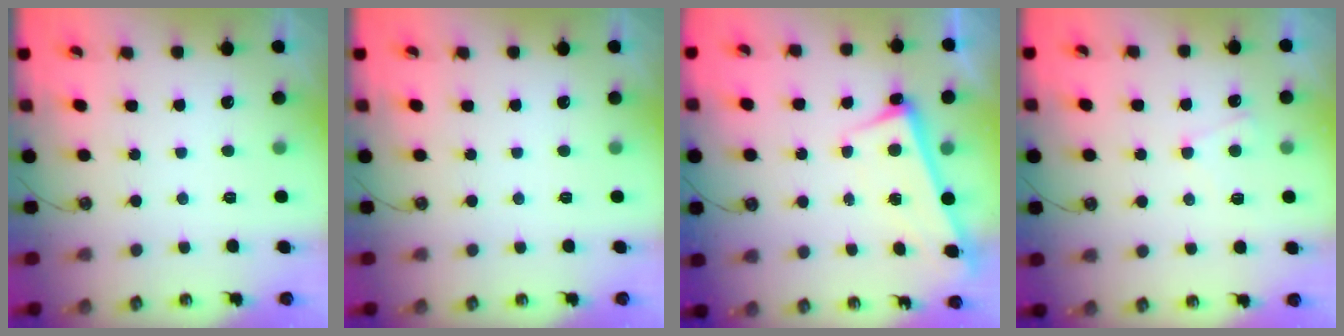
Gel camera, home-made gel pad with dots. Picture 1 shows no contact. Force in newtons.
{"total": 0.0}
{"total": 2.8, "press": 2.6, "slide": 1.1}
{"total": 2.2, "press": 2.1, "slide": 0.6}